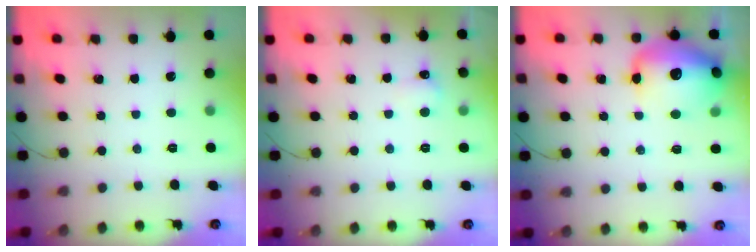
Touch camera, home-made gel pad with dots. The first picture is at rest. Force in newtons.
{"total": 3.5, "press": 3.3, "slide": 1.0}
{"total": 17.0, "press": 16.3, "slide": 4.7}